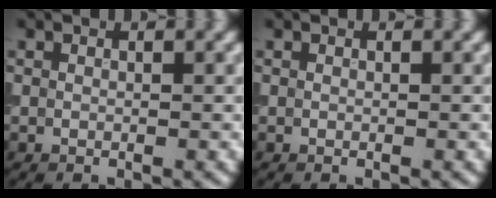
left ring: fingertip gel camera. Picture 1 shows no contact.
{"total": 0.0}